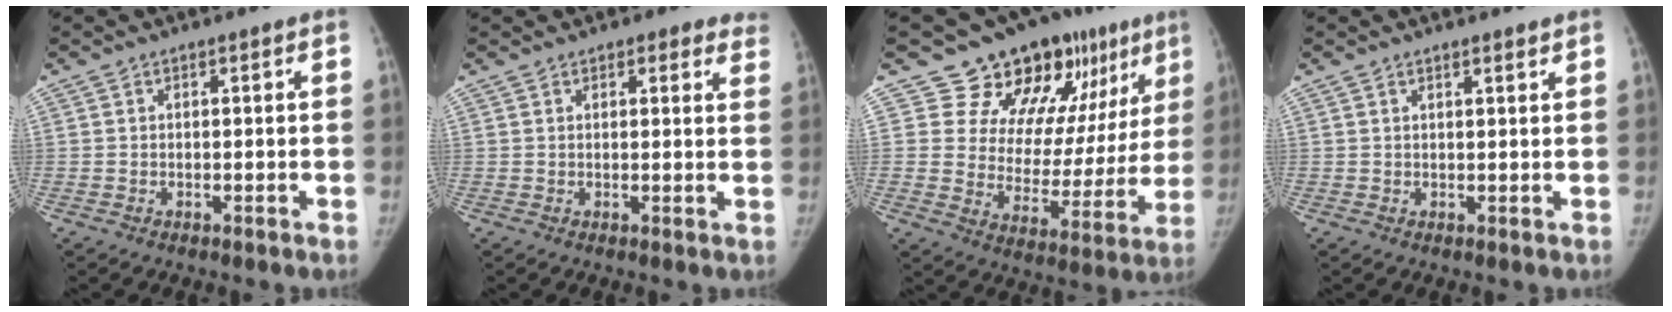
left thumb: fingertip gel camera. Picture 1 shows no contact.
{"total": 7.1, "force": [5.9, 3.4, 2.3], "torque": [0.029, -0.015, 0.050]}
{"total": 19.5, "force": [13.0, 10.5, 10.1], "torque": [-0.065, -0.061, 0.179]}
{"total": 1.4, "force": [1.2, 0.3, 0.7], "torque": [-0.007, -0.006, 0.019]}